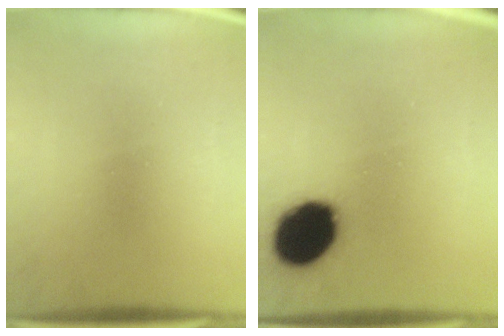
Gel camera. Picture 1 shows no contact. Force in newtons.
{"total": 16.9}